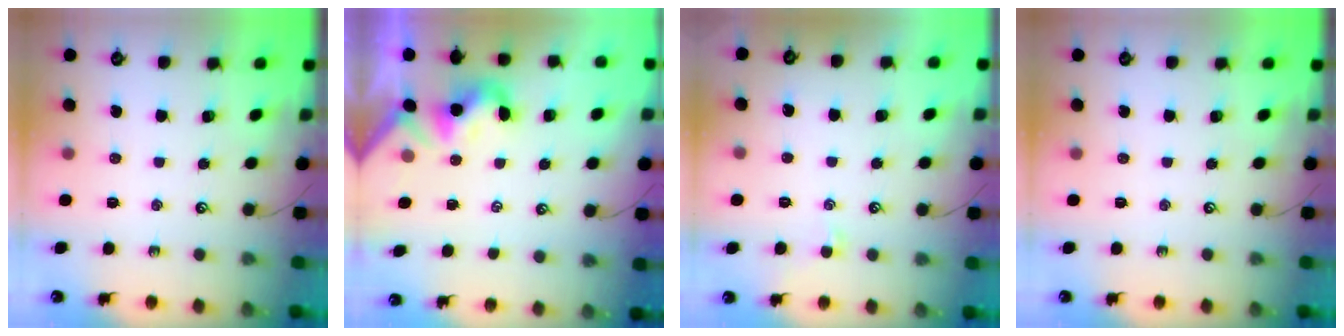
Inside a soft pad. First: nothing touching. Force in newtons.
{"total": 1.4, "press": 1.2, "slide": 0.7}
{"total": 0.0}
{"total": 0.0}